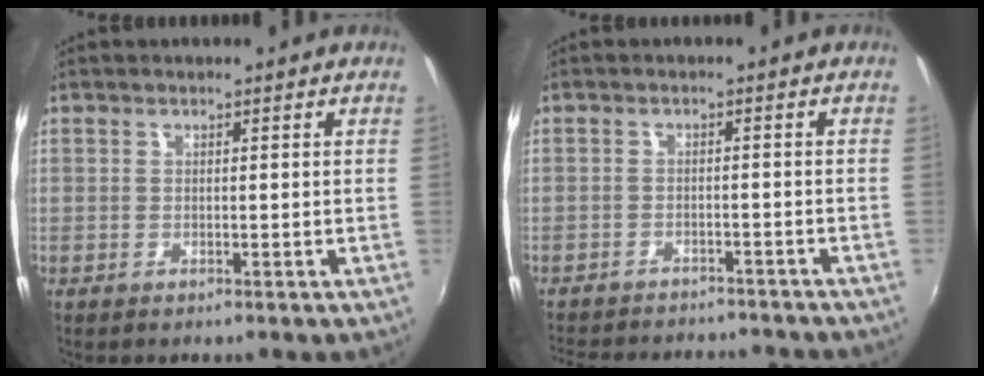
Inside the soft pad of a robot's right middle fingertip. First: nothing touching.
{"total": 13.8, "force": [-12.2, 3.9, 5.0], "torque": [-0.114, -0.008, -0.167]}